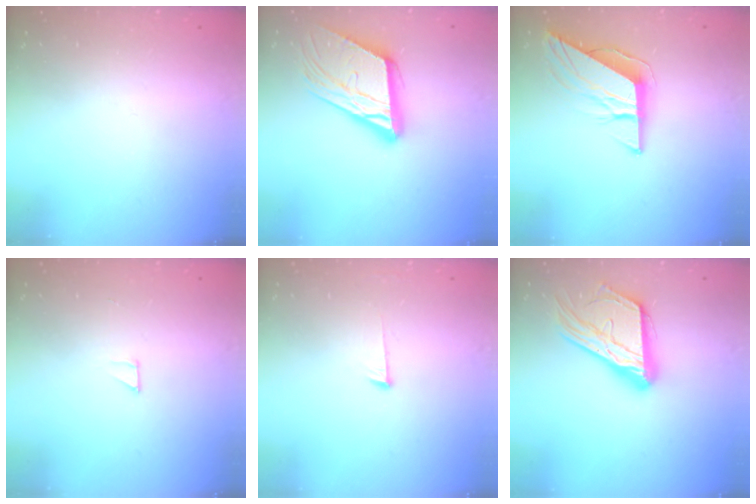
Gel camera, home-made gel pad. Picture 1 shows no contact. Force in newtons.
{"total": 17.6, "press": 17.4, "slide": 2.6}
{"total": 9.4, "press": 9.4, "slide": 0.4}
{"total": 2.1, "press": 2.1, "slide": 0.1}
{"total": 6.1, "press": 6.1, "slide": 0.6}
{"total": 17.9, "press": 17.8, "slide": 1.5}